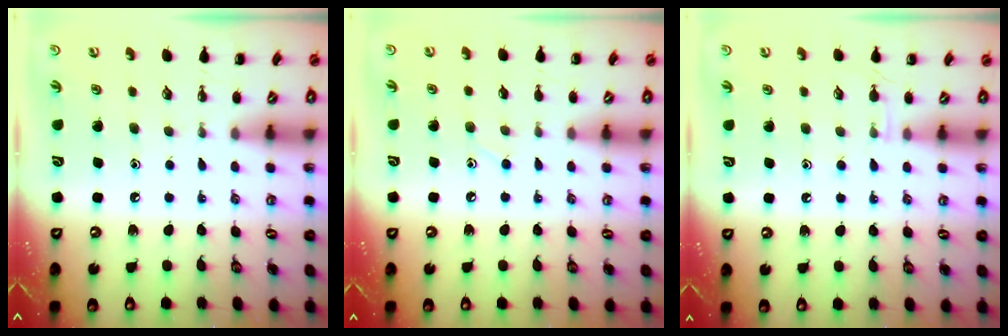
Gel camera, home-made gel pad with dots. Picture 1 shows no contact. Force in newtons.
{"total": 5.4, "press": 5.0, "slide": 1.9}
{"total": 4.3, "press": 3.9, "slide": 1.7}